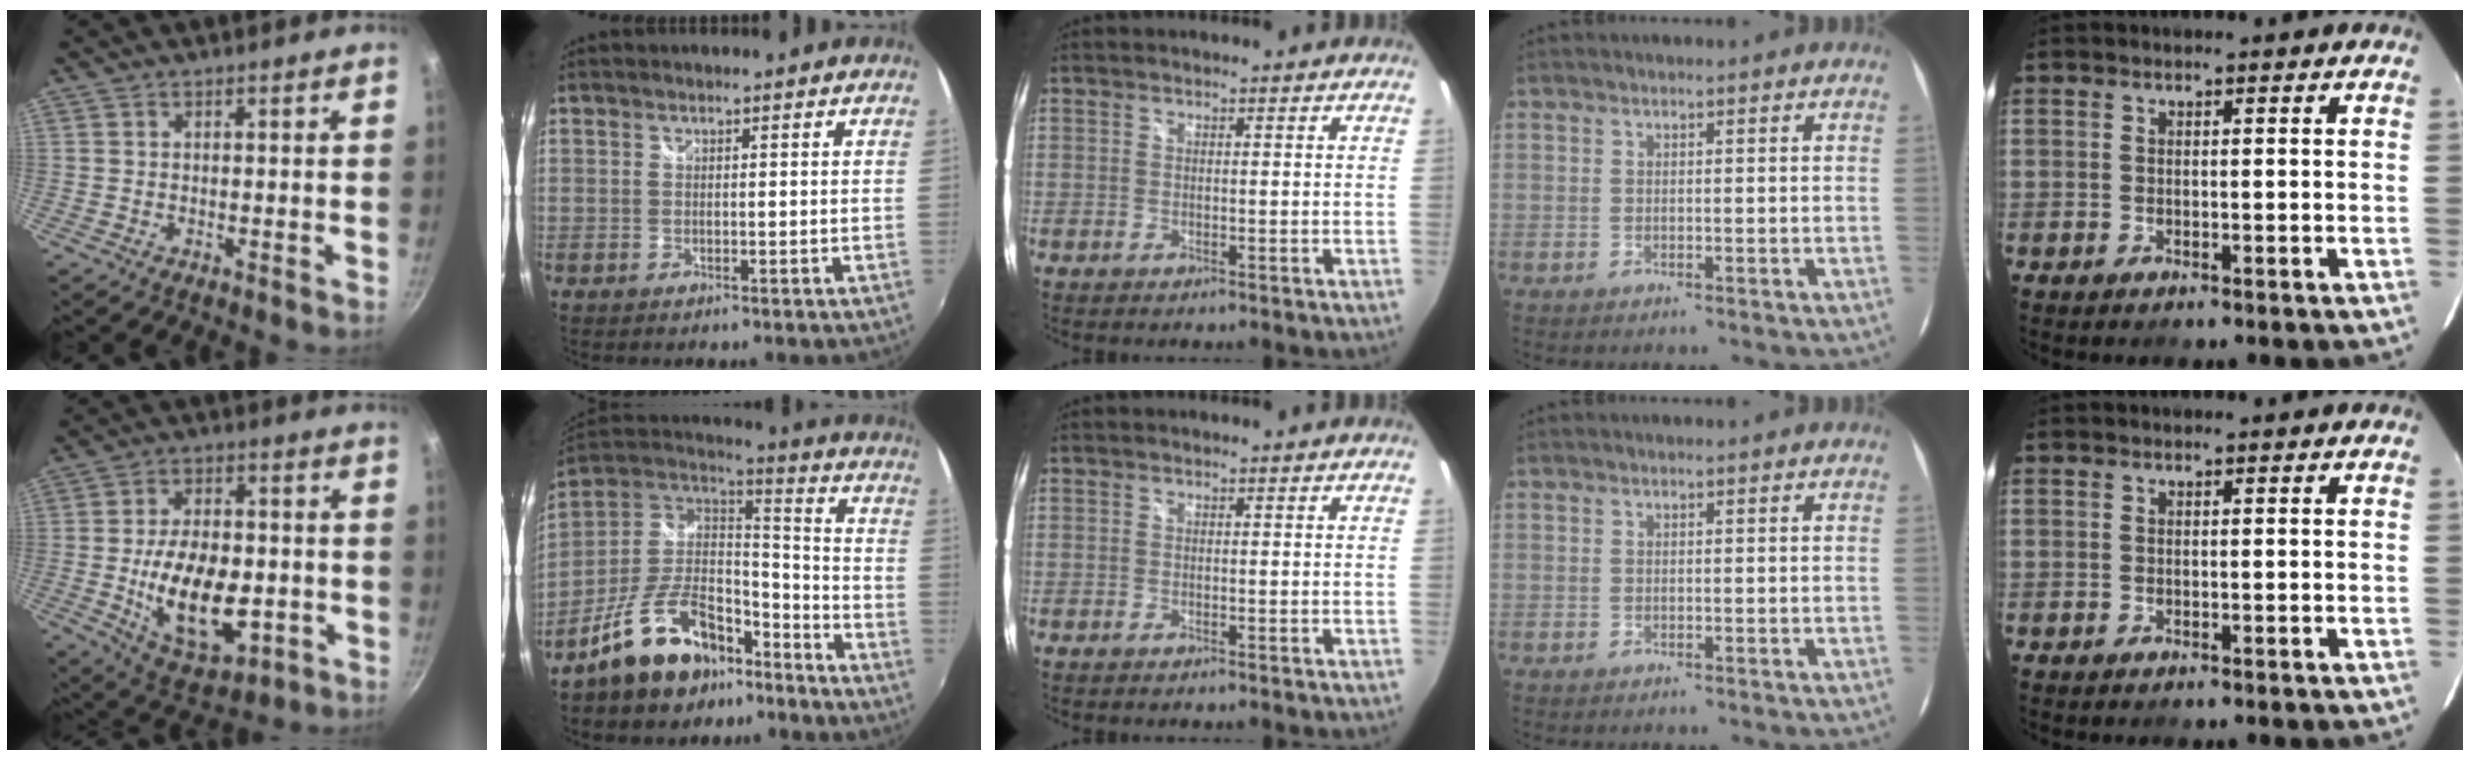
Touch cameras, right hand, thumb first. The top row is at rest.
{"thumb": {"total": 18.3, "force": [-3.9, 10.3, 14.7], "torque": [-0.221, 0.013, -0.047]}, "index": {"total": 18.4, "force": [-12.3, 9.7, 9.7], "torque": [-0.207, 0.031, -0.188]}}